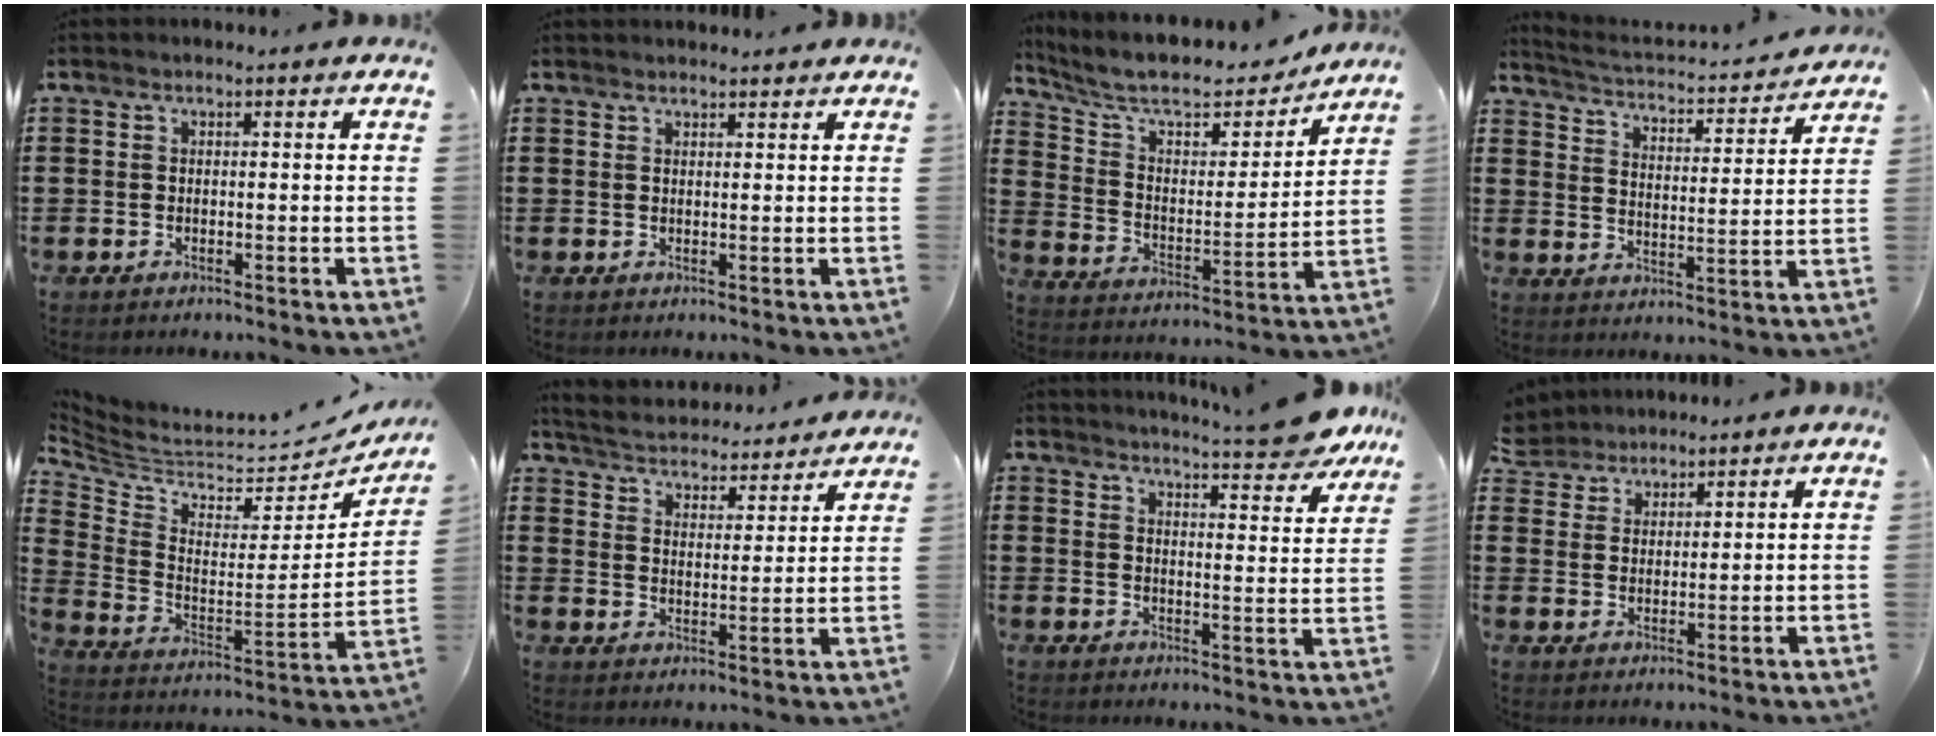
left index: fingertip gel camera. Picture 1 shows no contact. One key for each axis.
{"total": 1.2, "fx": 1.1, "fy": 0.0, "fz": 0.2, "tx": -0.006, "ty": -0.001, "tz": 0.022}
{"total": 9.3, "fx": 7.9, "fy": 2.5, "fz": 4.3, "tx": -0.109, "ty": -0.046, "tz": 0.133}
{"total": 2.4, "fx": 2.3, "fy": -0.3, "fz": 0.4, "tx": -0.028, "ty": -0.033, "tz": 0.028}
{"total": 4.6, "fx": 4.5, "fy": 0.7, "fz": 0.8, "tx": -0.043, "ty": -0.063, "tz": 0.072}
{"total": 3.8, "fx": 3.8, "fy": -0.1, "fz": 0.0, "tx": -0.024, "ty": -0.034, "tz": 0.060}
{"total": 6.7, "fx": 6.2, "fy": -0.3, "fz": 2.4, "tx": -0.045, "ty": -0.040, "tz": 0.106}
{"total": 3.6, "fx": 3.2, "fy": 1.7, "fz": -0.3, "tx": -0.014, "ty": -0.006, "tz": 0.060}